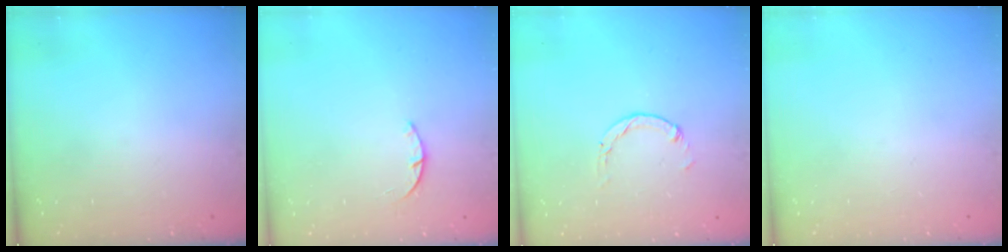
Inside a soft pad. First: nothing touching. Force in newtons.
{"total": 1.4, "press": 1.4, "slide": 0.3}
{"total": 1.5, "press": 1.5, "slide": 0.2}
{"total": 0.0}